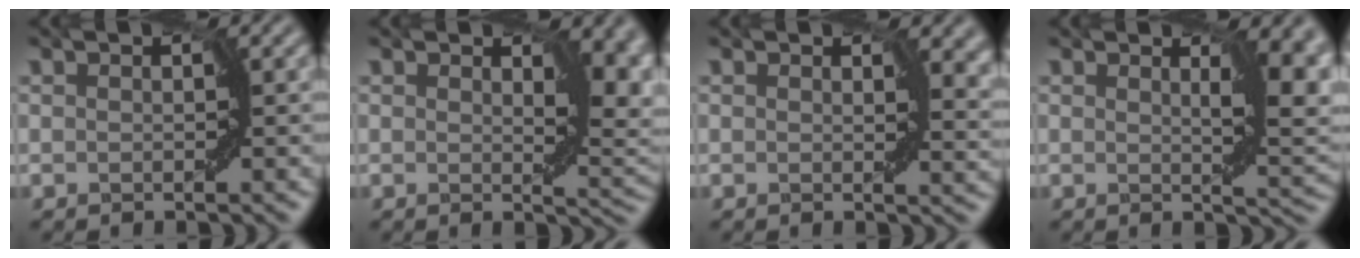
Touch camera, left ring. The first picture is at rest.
{"total": 6.4, "force": [0.8, 3.4, 5.4], "torque": [-0.066, -0.006, 0.011]}
{"total": 4.5, "force": [1.2, 2.9, 3.2], "torque": [-0.027, -0.003, 0.008]}
{"total": 7.2, "force": [1.1, 3.2, 6.3], "torque": [-0.084, -0.004, 0.015]}